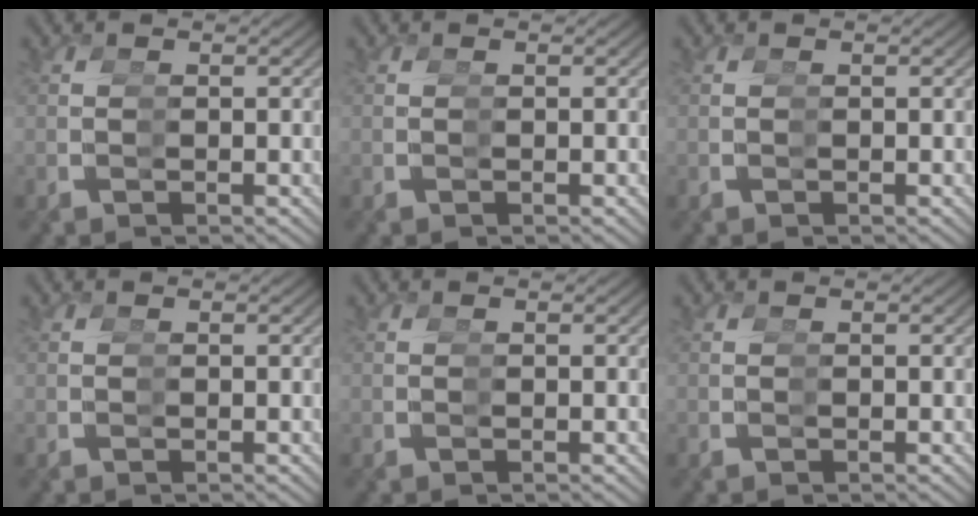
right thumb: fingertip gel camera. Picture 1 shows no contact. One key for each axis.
{"total": 0.0}
{"total": 0.0}
{"total": 0.0}
{"total": 0.0}
{"total": 0.0}